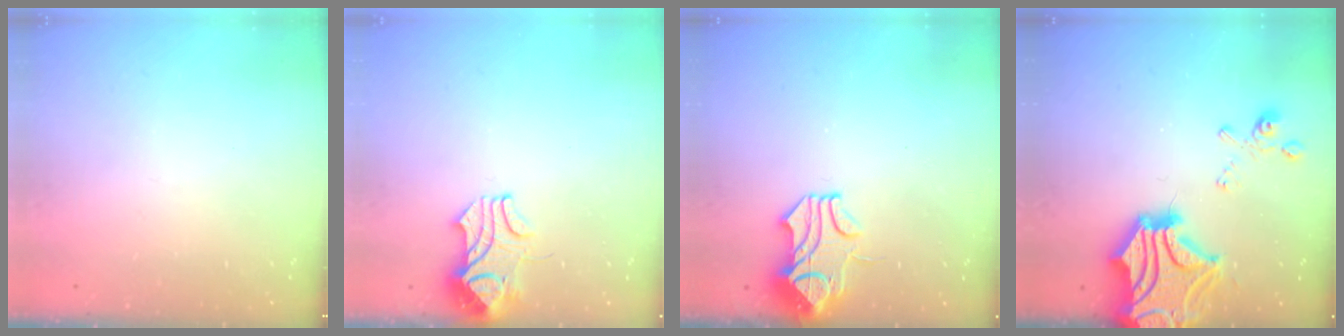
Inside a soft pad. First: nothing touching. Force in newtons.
{"total": 2.4, "press": 2.3, "slide": 0.9}
{"total": 1.5, "press": 0.7, "slide": 1.3}
{"total": 11.4, "press": 10.8, "slide": 3.6}